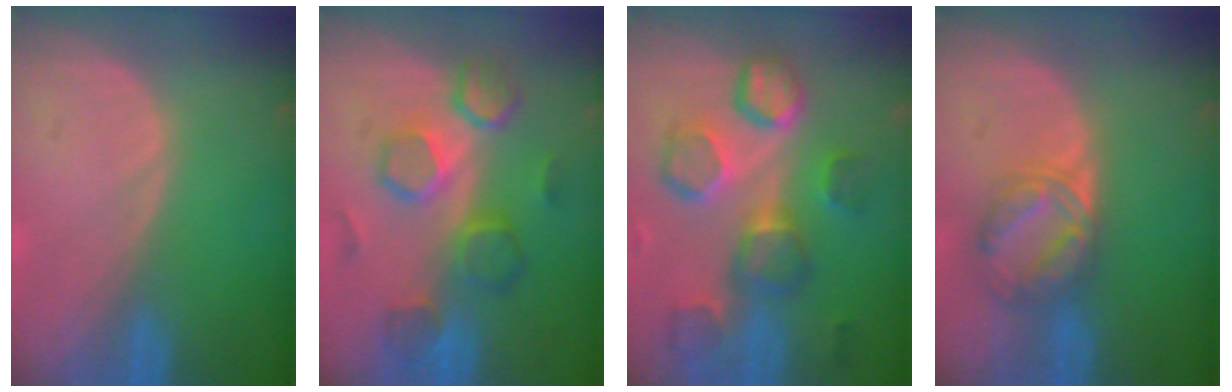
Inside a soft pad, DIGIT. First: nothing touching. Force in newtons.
{"total": 8.4, "press": 8.3, "slide": 1.4}
{"total": 9.6, "press": 9.5, "slide": 0.9}
{"total": 5.8, "press": 5.8, "slide": 0.0}